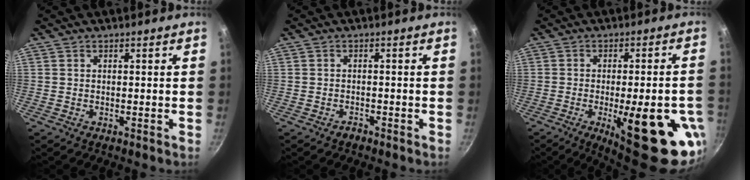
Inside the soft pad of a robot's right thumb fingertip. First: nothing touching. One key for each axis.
{"total": 1.2, "fx": -1.0, "fy": 0.5, "fz": 0.3, "tx": -0.001, "ty": 0.014, "tz": -0.014}
{"total": 21.0, "fx": -7.3, "fy": 6.7, "fz": 18.5, "tx": -0.208, "ty": 0.008, "tz": -0.083}